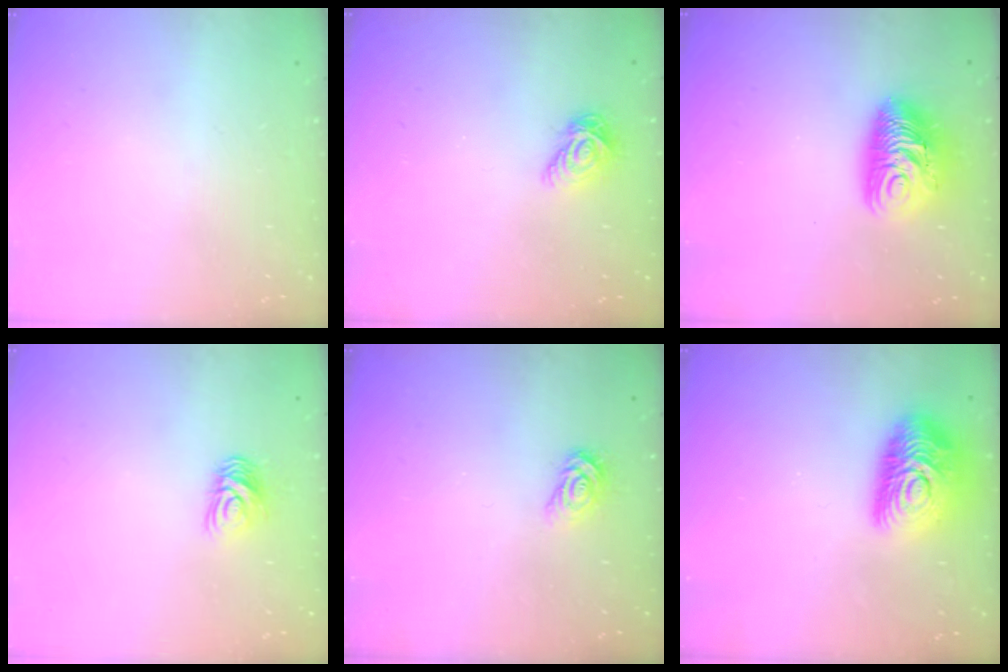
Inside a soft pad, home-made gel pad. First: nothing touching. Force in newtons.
{"total": 7.3, "press": 7.2, "slide": 0.6}
{"total": 11.5, "press": 11.4, "slide": 1.0}
{"total": 6.6, "press": 6.6, "slide": 0.7}
{"total": 3.4, "press": 3.4, "slide": 0.4}
{"total": 15.8, "press": 15.7, "slide": 0.9}